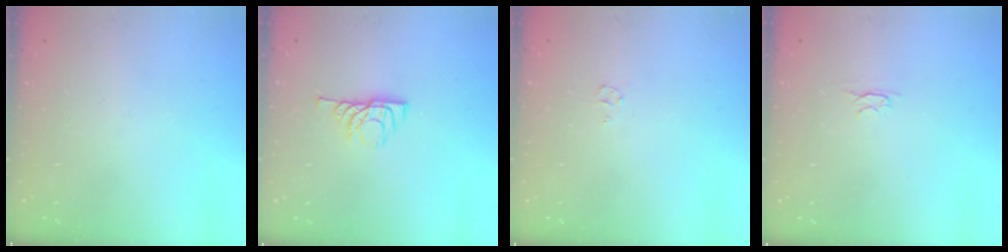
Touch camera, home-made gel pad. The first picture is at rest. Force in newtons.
{"total": 6.1, "press": 6.1, "slide": 0.8}
{"total": 4.1, "press": 4.1, "slide": 0.4}
{"total": 2.4, "press": 2.3, "slide": 0.5}